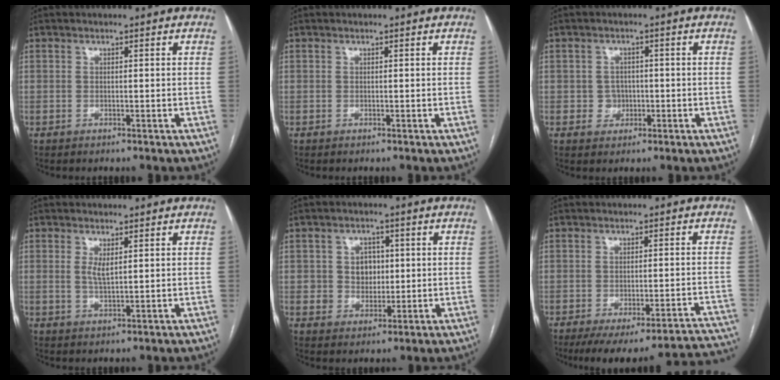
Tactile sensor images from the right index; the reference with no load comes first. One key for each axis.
{"total": 0.0}
{"total": 2.8, "fx": -0.5, "fy": 2.6, "fz": 0.8, "tx": -0.004, "ty": 0.007, "tz": -0.004}
{"total": 2.5, "fx": 0.8, "fy": 0.6, "fz": 2.3, "tx": -0.050, "ty": -0.006, "tz": 0.018}
{"total": 5.2, "fx": 0.7, "fy": 4.6, "fz": 2.4, "tx": -0.037, "ty": 0.010, "tz": 0.018}
{"total": 19.8, "fx": -18.5, "fy": 1.2, "fz": 6.8, "tx": -0.030, "ty": -0.003, "tz": -0.228}